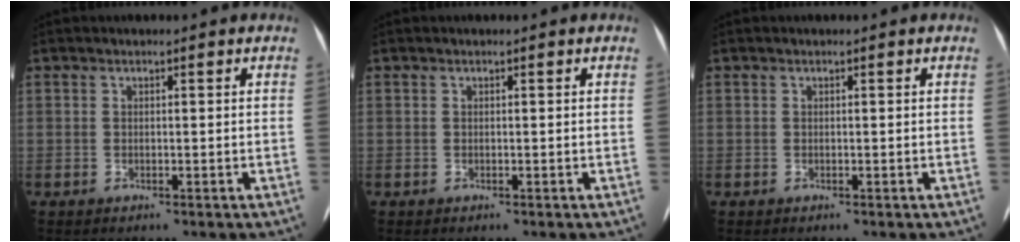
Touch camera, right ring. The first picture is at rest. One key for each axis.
{"total": 0.0}
{"total": 0.0}